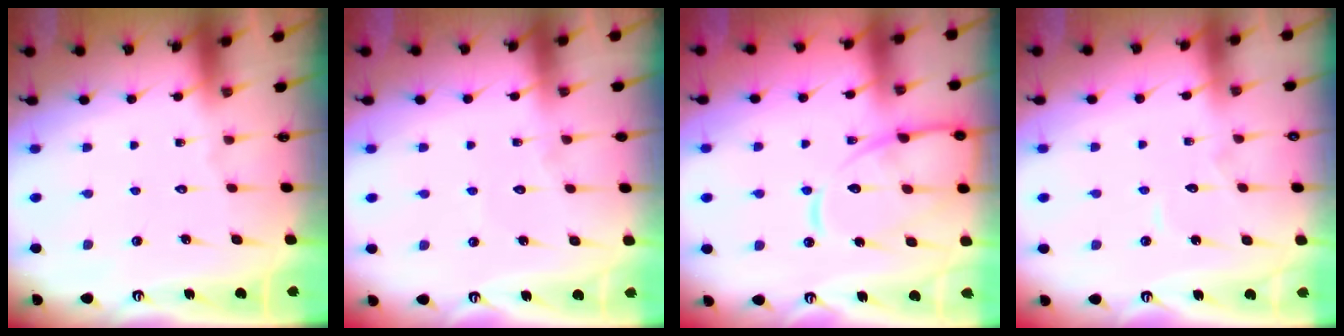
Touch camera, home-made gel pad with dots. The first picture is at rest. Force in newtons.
{"total": 2.7, "press": 2.7, "slide": 0.2}
{"total": 14.3, "press": 14.2, "slide": 1.5}
{"total": 4.6, "press": 4.6, "slide": 0.1}